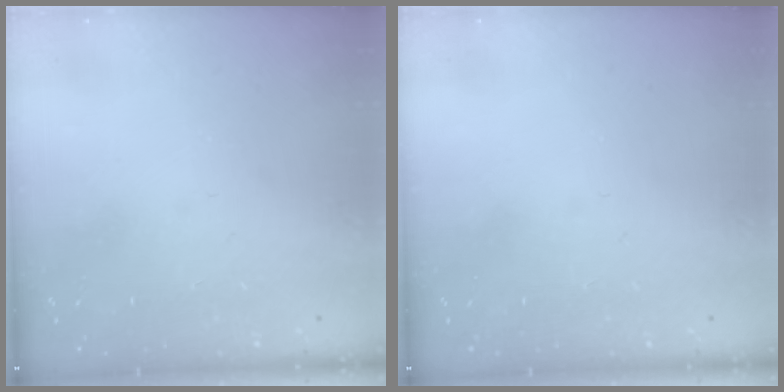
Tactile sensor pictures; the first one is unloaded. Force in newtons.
{"total": 0.0}